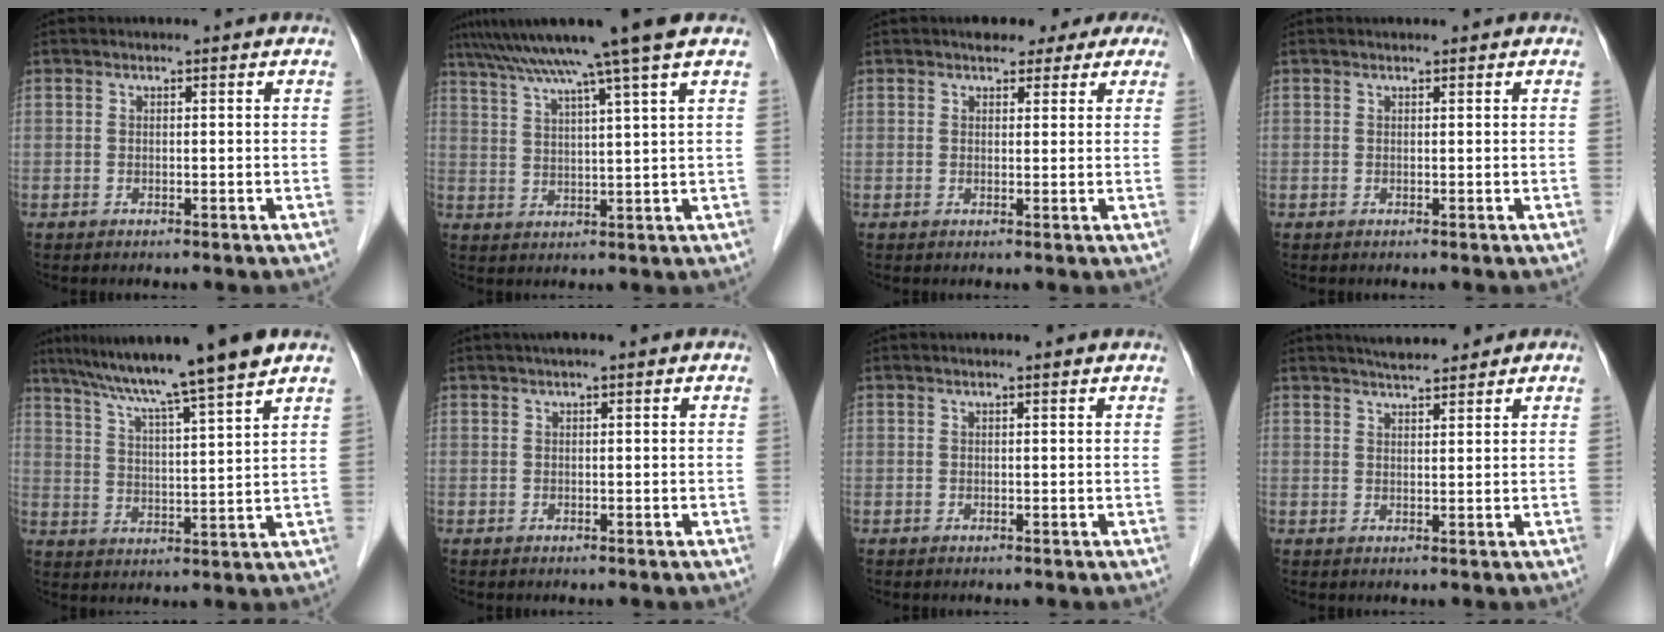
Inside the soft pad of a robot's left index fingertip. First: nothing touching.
{"total": 12.0, "force": [9.3, -2.4, 7.3], "torque": [-0.124, 0.012, 0.135]}
{"total": 6.5, "force": [4.8, 3.5, 2.6], "torque": [-0.017, 0.018, 0.052]}
{"total": 0.6, "force": [0.5, 0.2, 0.2], "torque": [-0.009, 0.005, 0.008]}
{"total": 13.8, "force": [10.9, -1.5, 8.4], "torque": [-0.140, 0.015, 0.169]}
{"total": 1.6, "force": [0.8, 0.3, 1.4], "torque": [-0.026, 0.011, 0.010]}
{"total": 0.7, "force": [0.5, 0.0, 0.5], "torque": [-0.012, 0.006, 0.010]}
{"total": 4.3, "force": [3.9, 0.6, 1.8], "torque": [-0.029, 0.016, 0.065]}